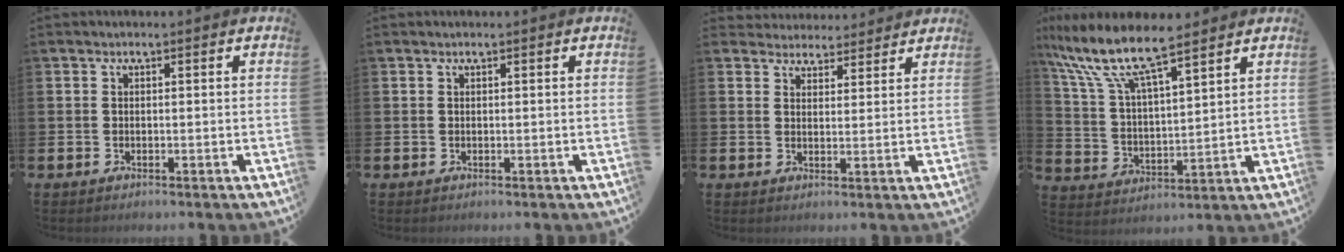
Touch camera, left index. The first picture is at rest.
{"total": 0.0}
{"total": 3.7, "force": [3.5, 1.1, -0.4], "torque": [-0.002, -0.020, 0.063]}
{"total": 10.1, "force": [8.7, 1.9, 4.8], "torque": [-0.133, -0.045, 0.151]}